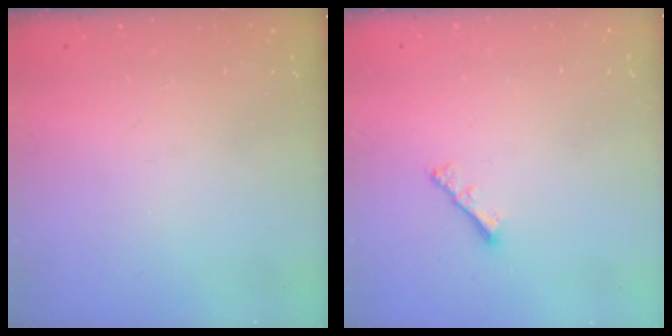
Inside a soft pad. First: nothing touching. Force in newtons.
{"total": 2.4, "press": 2.4, "slide": 0.6}